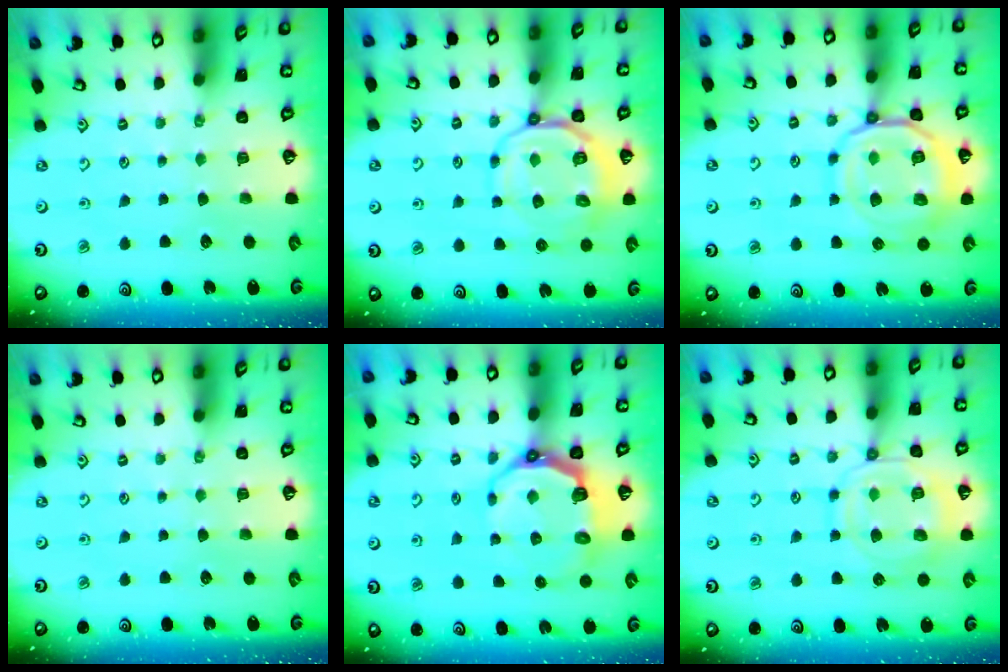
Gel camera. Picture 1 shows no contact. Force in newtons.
{"total": 11.3, "press": 11.1, "slide": 2.3}
{"total": 17.3, "press": 17.2, "slide": 1.7}
{"total": 0.0}
{"total": 9.2, "press": 7.8, "slide": 5.0}
{"total": 12.4, "press": 12.3, "slide": 1.2}